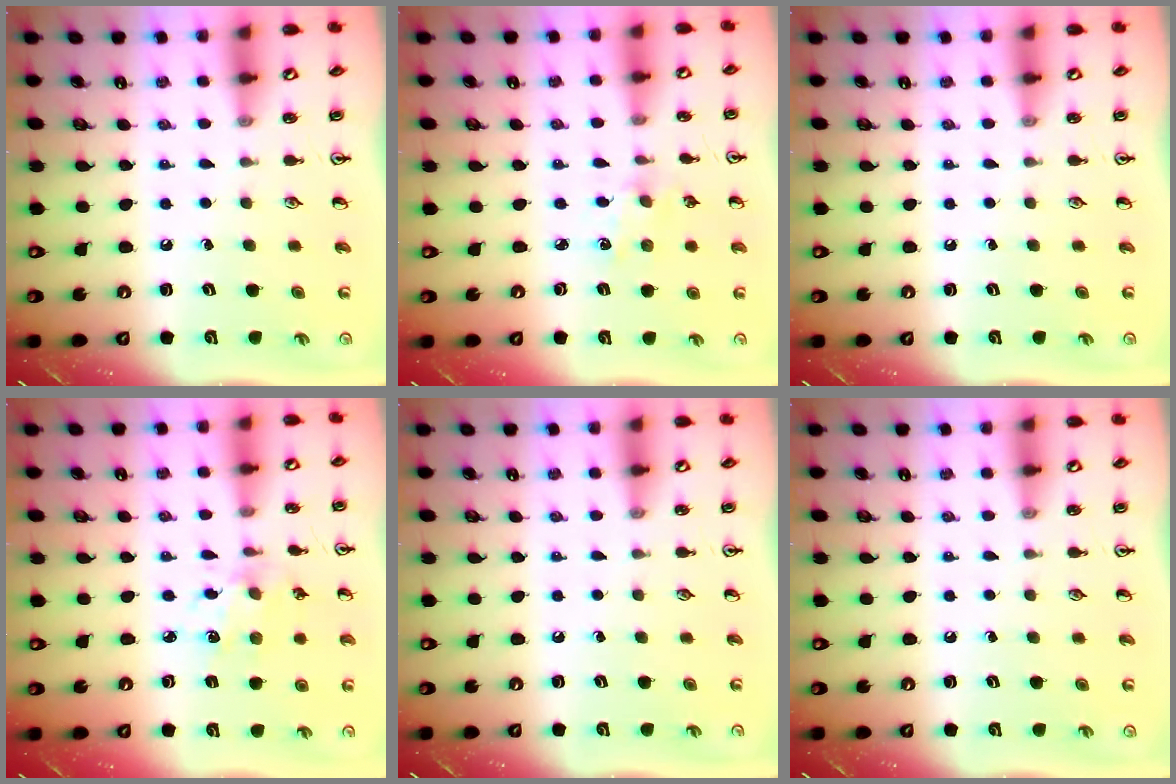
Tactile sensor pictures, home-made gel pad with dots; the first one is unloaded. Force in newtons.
{"total": 2.5, "press": 2.5, "slide": 0.4}
{"total": 0.0}
{"total": 2.9, "press": 2.9, "slide": 0.2}
{"total": 0.0}
{"total": 0.0}